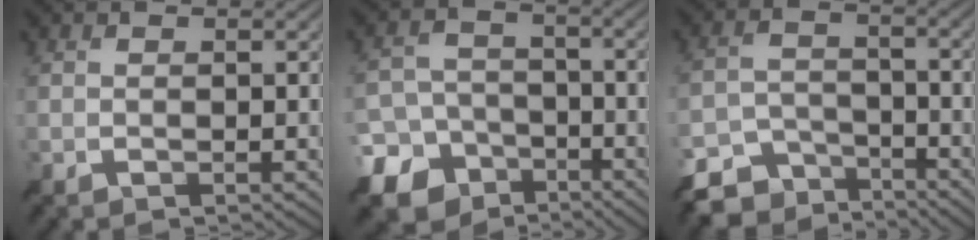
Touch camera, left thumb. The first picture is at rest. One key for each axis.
{"total": 12.6, "fx": -7.4, "fy": 9.6, "fz": 3.3, "tx": -0.108, "ty": -0.038, "tz": -0.137}
{"total": 8.5, "fx": -6.9, "fy": 4.0, "fz": 2.9, "tx": -0.059, "ty": -0.015, "tz": -0.124}